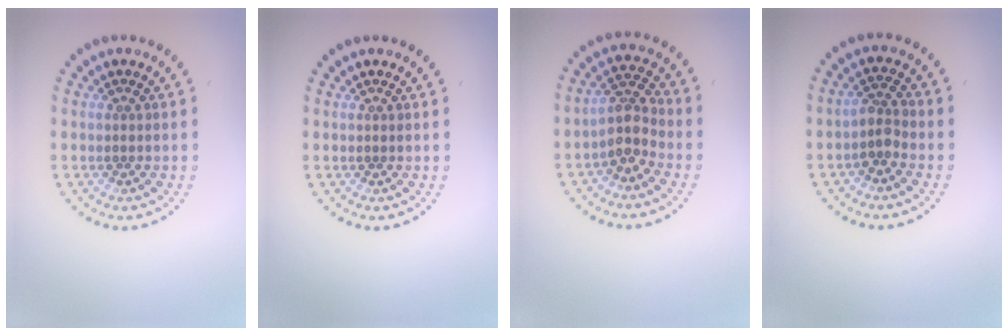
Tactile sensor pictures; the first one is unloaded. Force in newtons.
{"total": 0.0}
{"total": 2.9, "press": 2.3, "slide": 1.8}
{"total": 1.9, "press": 1.5, "slide": 1.2}